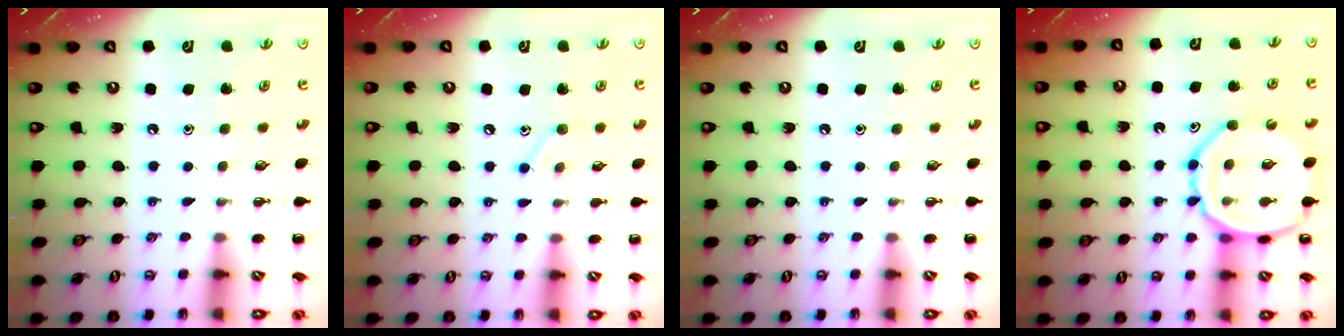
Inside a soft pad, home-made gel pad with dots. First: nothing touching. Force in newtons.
{"total": 6.4, "press": 6.2, "slide": 1.6}
{"total": 0.0}
{"total": 13.3, "press": 13.1, "slide": 2.3}